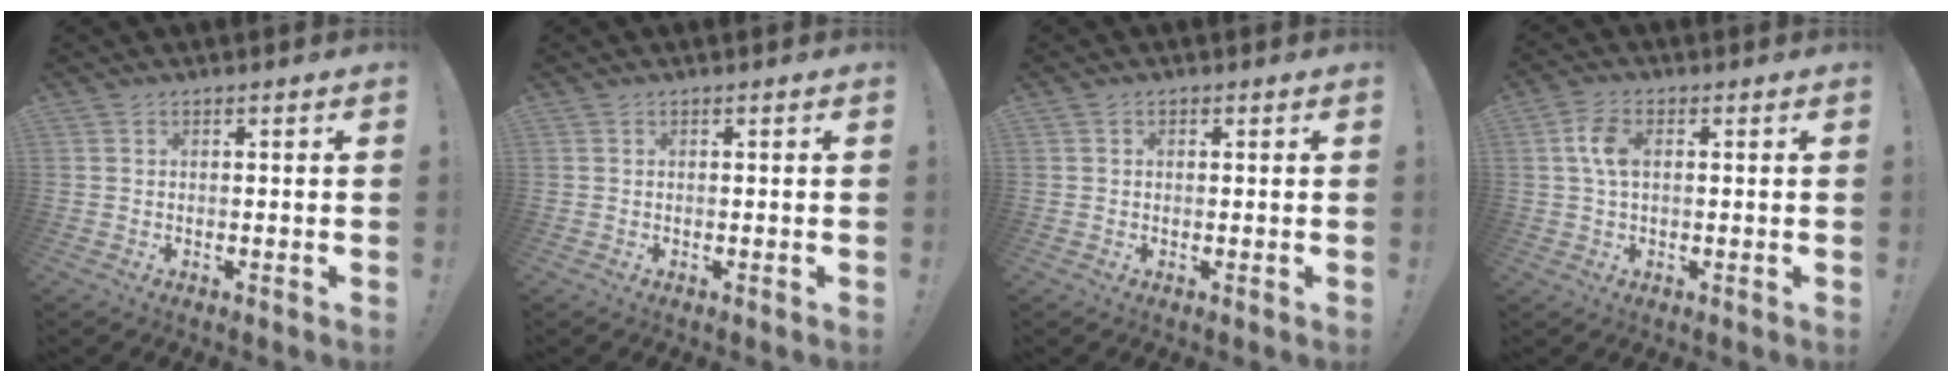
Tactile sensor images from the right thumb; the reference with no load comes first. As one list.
[{"total": 0.0}, {"total": 0.5, "force": [0.0, 0.5, 0.3], "torque": [-0.006, 0.003, -0.001]}, {"total": 6.3, "force": [1.1, 3.9, 4.9], "torque": [-0.089, 0.001, 0.017]}]